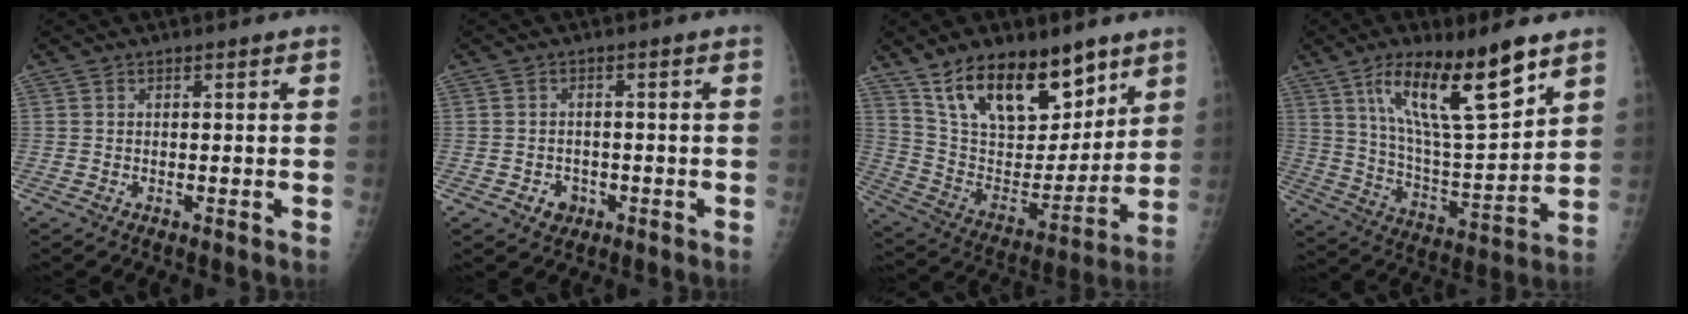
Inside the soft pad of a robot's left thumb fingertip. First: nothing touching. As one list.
[{"total": 2.8, "force": [-1.2, 2.4, 0.9], "torque": [0.001, 0.007, -0.015]}, {"total": 22.0, "force": [13.9, 10.6, 13.3], "torque": [-0.177, -0.059, 0.253]}, {"total": 19.6, "force": [11.1, 4.9, 15.4], "torque": [-0.242, -0.053, 0.204]}]